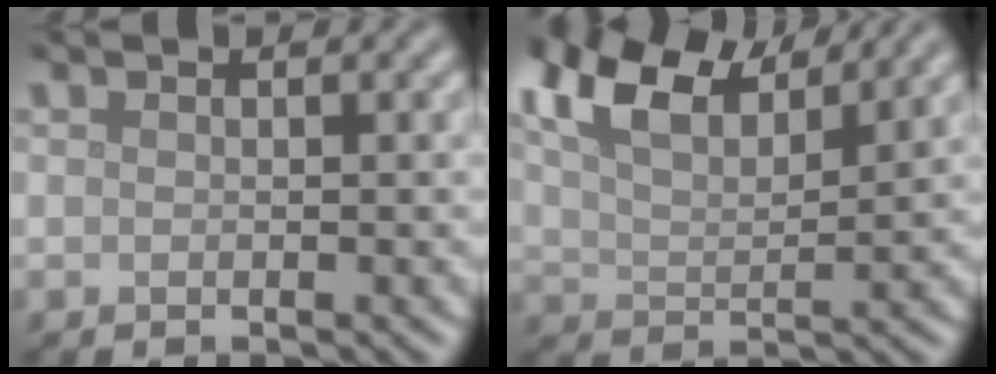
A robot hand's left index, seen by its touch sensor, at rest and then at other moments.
{"total": 9.0, "force": [6.3, 3.3, 5.5], "torque": [-0.117, 0.029, 0.110]}